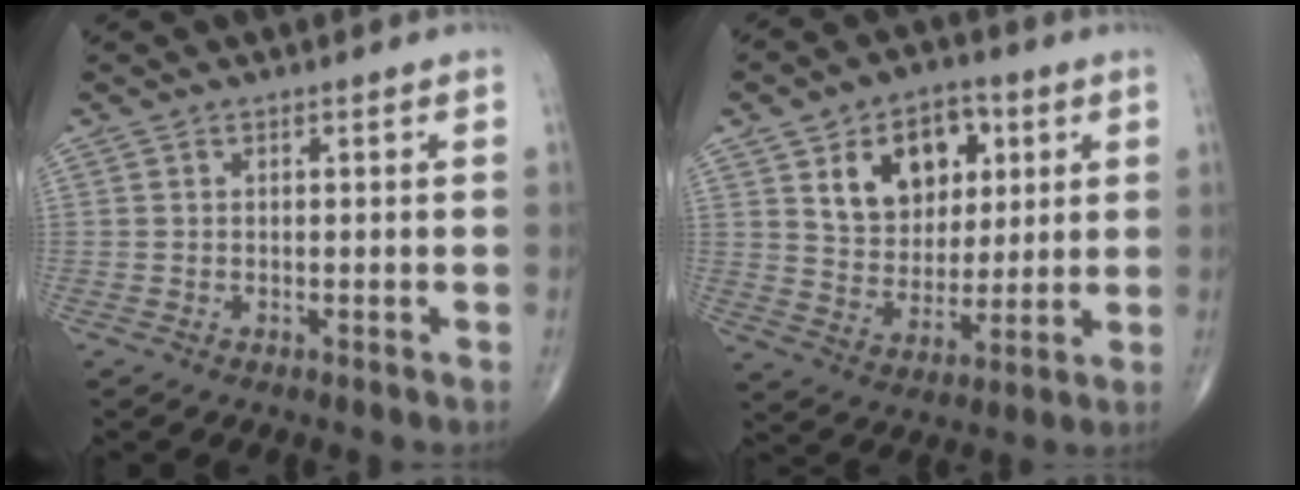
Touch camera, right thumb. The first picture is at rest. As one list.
[{"total": 14.9, "force": [5.5, 10.5, 9.1], "torque": [-0.093, -0.017, 0.097]}]